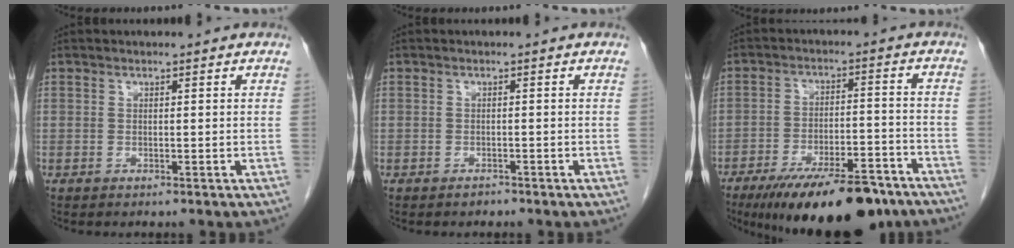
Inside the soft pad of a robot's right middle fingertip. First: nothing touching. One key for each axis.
{"total": 0.8, "fx": -0.7, "fy": 0.4, "fz": 0.0, "tx": 0.000, "ty": 0.000, "tz": -0.012}
{"total": 17.6, "fx": -13.4, "fy": 4.5, "fz": 10.5, "tx": -0.133, "ty": 0.000, "tz": -0.208}